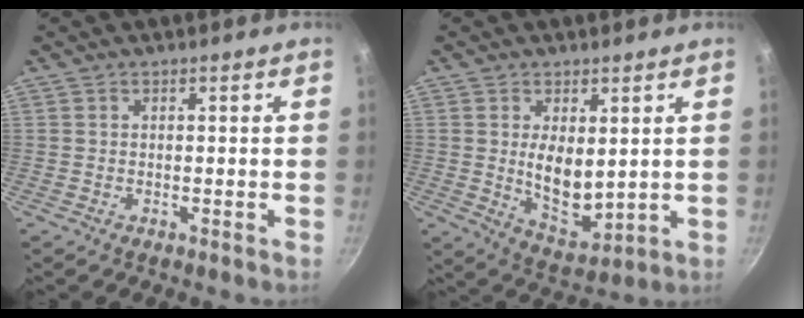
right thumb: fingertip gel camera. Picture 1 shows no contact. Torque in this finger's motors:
{"motor_torque": [1.89, 3.12, 1.60, -0.62, 0.19]}